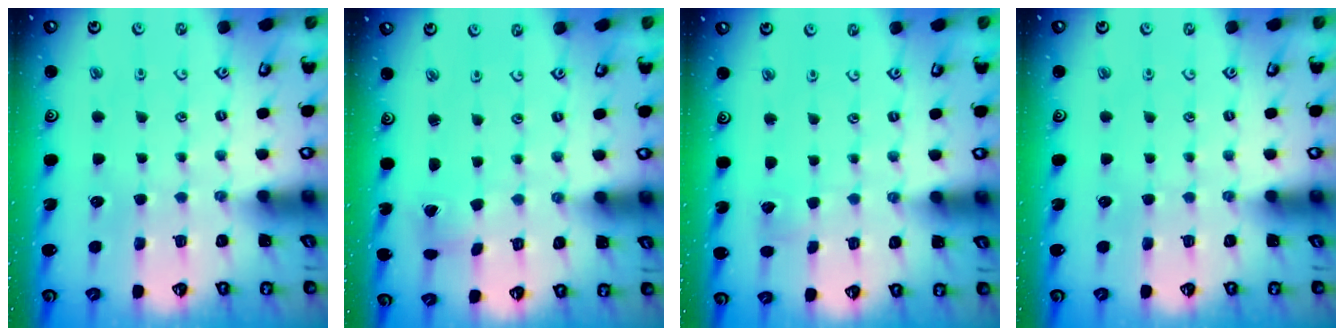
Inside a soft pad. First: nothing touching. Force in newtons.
{"total": 2.6, "press": 2.6, "slide": 0.1}
{"total": 1.7, "press": 1.7, "slide": 0.1}
{"total": 0.0}